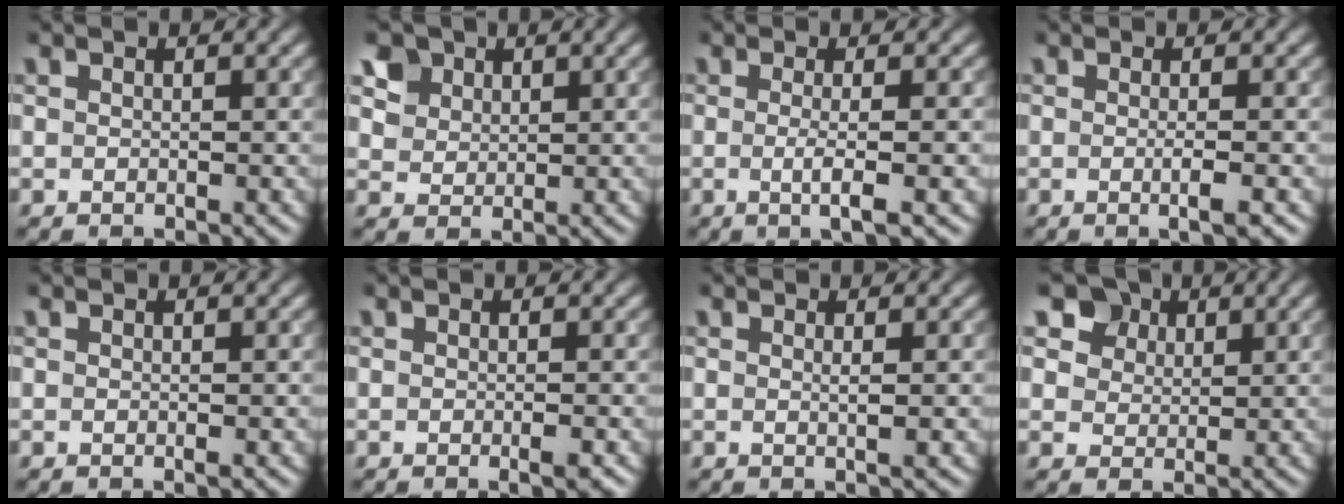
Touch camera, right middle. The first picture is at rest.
{"total": 5.4, "force": [3.3, 3.8, 2.1], "torque": [-0.068, -0.002, 0.064]}
{"total": 3.7, "force": [-0.5, 0.9, 3.6], "torque": [-0.053, -0.008, -0.010]}
{"total": 2.3, "force": [-0.3, 0.6, 2.2], "torque": [-0.026, -0.005, -0.010]}
{"total": 0.6, "force": [0.0, 0.1, 0.6], "torque": [-0.009, -0.001, -0.001]}
{"total": 1.3, "force": [-0.3, 0.2, 1.2], "torque": [-0.014, -0.002, -0.007]}
{"total": 1.3, "force": [0.2, 0.3, 1.3], "torque": [-0.016, 0.002, -0.002]}
{"total": 6.2, "force": [3.7, 4.4, 2.2], "torque": [-0.068, -0.004, 0.068]}